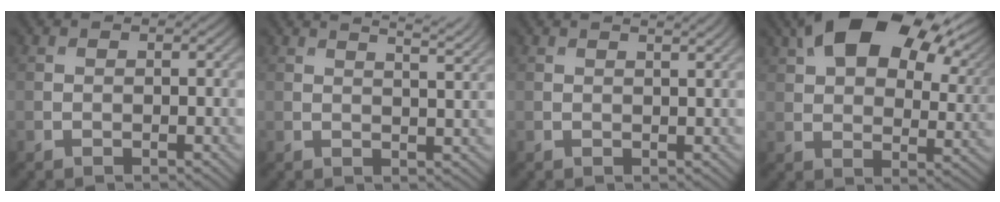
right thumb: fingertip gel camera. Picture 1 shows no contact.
{"total": 6.2, "force": [4.7, 1.5, 3.7], "torque": [-0.035, 0.019, 0.052]}
{"total": 1.8, "force": [1.5, 0.3, 0.9], "torque": [-0.008, 0.000, 0.019]}
{"total": 16.3, "force": [9.1, 8.7, 10.4], "torque": [-0.185, 0.013, 0.155]}